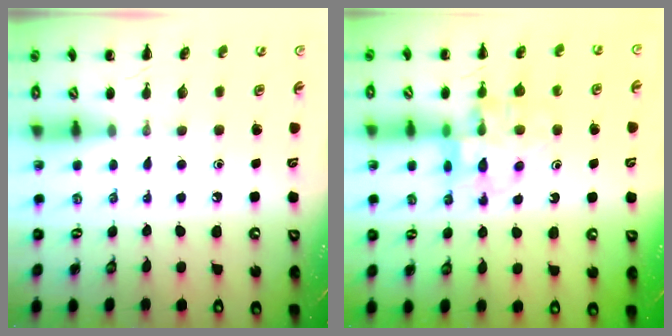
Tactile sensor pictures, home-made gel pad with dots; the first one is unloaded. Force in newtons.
{"total": 12.7, "press": 12.2, "slide": 3.4}